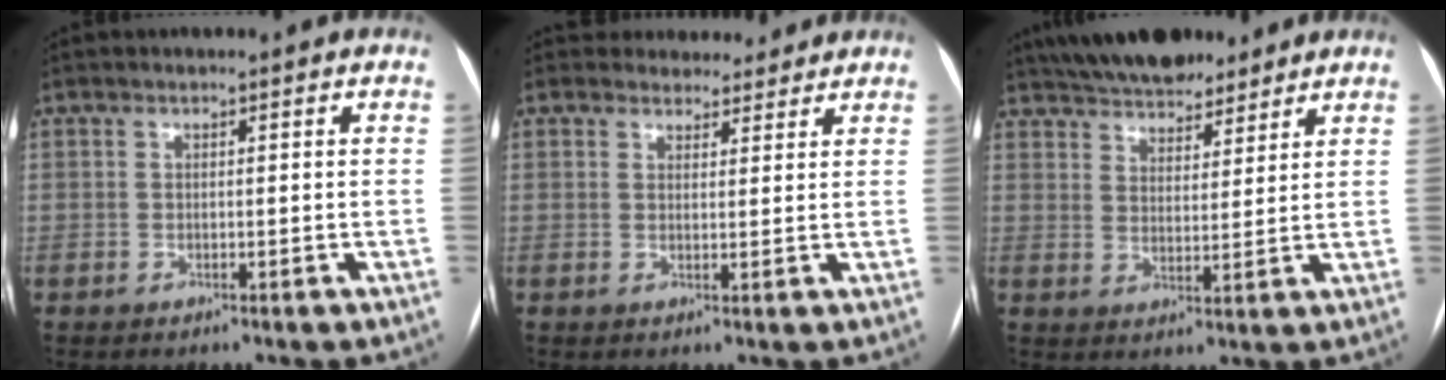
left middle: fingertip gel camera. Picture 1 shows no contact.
{"total": 5.3, "force": [4.8, 2.2, -0.3], "torque": [0.017, 0.004, 0.052]}
{"total": 13.6, "force": [11.8, 4.4, 5.2], "torque": [-0.088, 0.025, 0.186]}